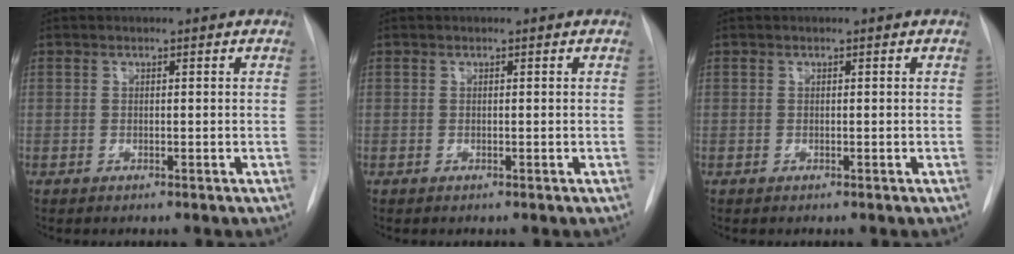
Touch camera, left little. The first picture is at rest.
{"total": 0.0}
{"total": 0.0}